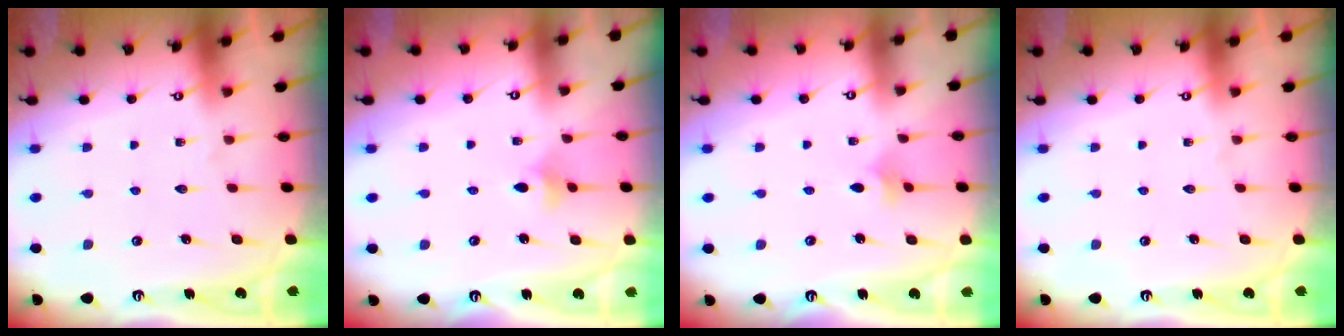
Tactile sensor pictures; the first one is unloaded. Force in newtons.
{"total": 3.3, "press": 3.3, "slide": 0.8}
{"total": 2.0, "press": 1.9, "slide": 0.5}
{"total": 0.0}